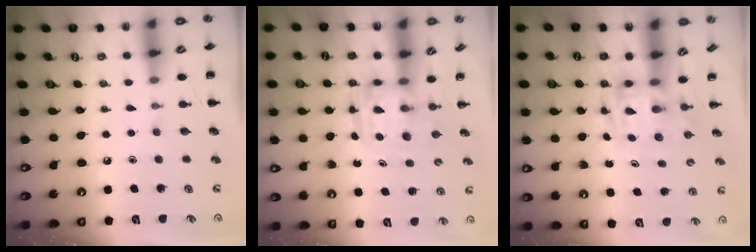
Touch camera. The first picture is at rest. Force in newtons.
{"total": 3.0, "press": 3.0, "slide": 0.3}
{"total": 3.5, "press": 3.4, "slide": 0.6}